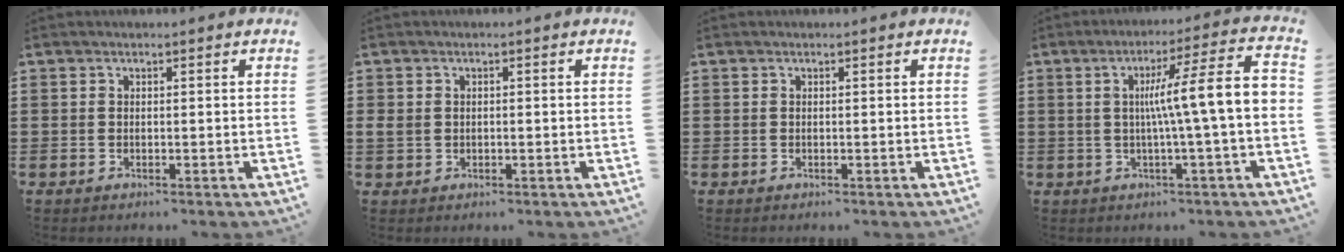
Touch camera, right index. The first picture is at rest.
{"total": 1.3, "force": [-0.2, 1.1, 0.6], "torque": [-0.022, 0.001, -0.008]}
{"total": 0.0}
{"total": 9.3, "force": [0.1, -0.2, 9.3], "torque": [-0.155, -0.011, -0.007]}